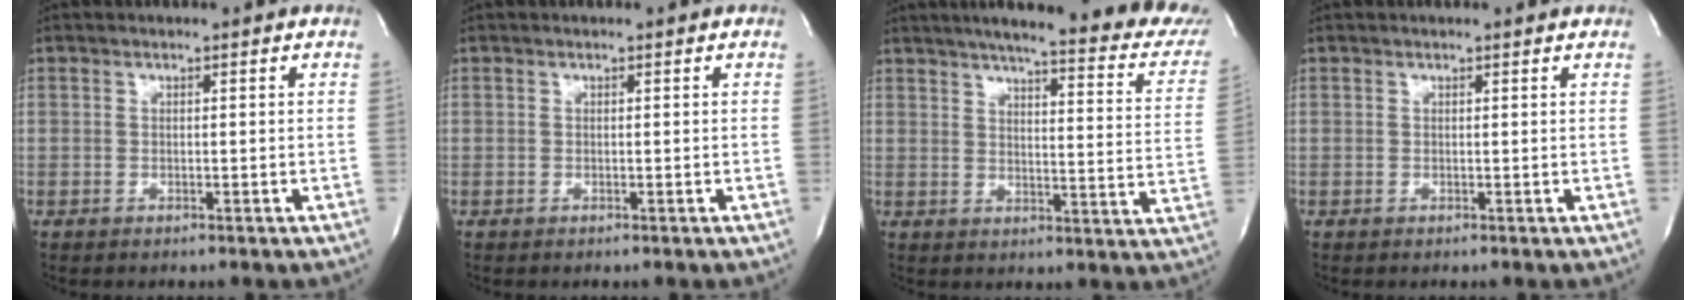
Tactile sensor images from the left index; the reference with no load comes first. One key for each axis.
{"total": 0.0}
{"total": 25.4, "fx": 21.4, "fy": 3.0, "fz": 13.2, "tx": -0.182, "ty": -0.052, "tz": 0.246}
{"total": 1.7, "fx": 1.6, "fy": 0.1, "fz": 0.5, "tx": -0.013, "ty": 0.003, "tz": 0.012}